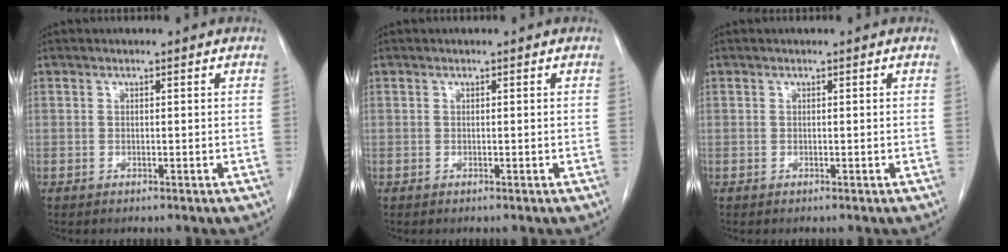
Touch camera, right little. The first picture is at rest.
{"total": 0.0}
{"total": 0.0}